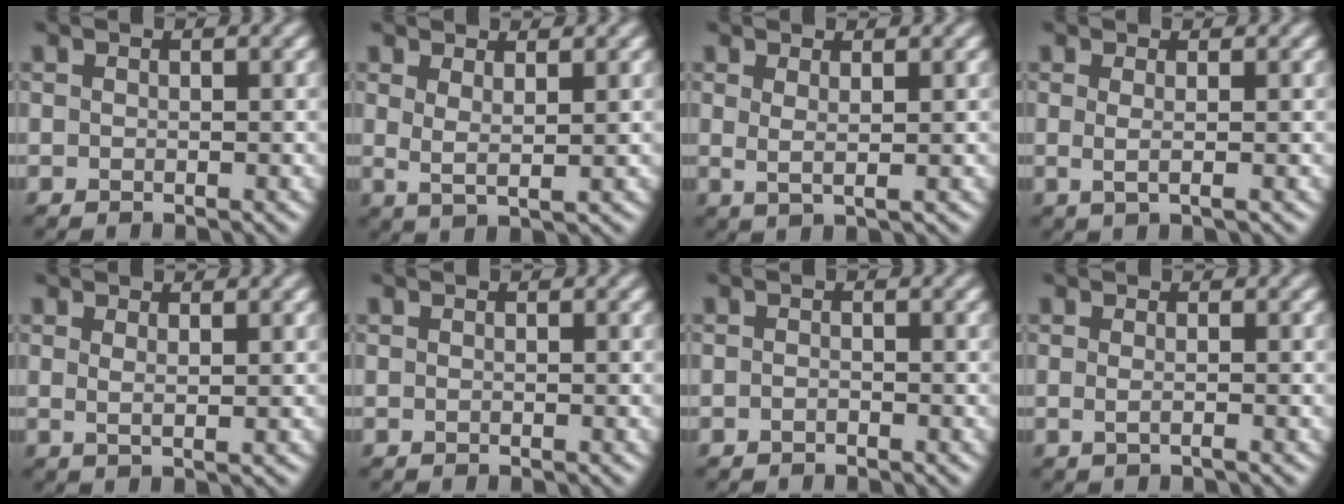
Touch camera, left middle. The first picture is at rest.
{"total": 1.5, "force": [0.9, -0.1, 1.2], "torque": [-0.027, -0.010, 0.020]}
{"total": 1.4, "force": [0.5, -0.1, 1.3], "torque": [-0.024, -0.008, 0.013]}
{"total": 1.4, "force": [0.0, 0.0, 1.4], "torque": [-0.023, -0.001, -0.001]}
{"total": 1.2, "force": [0.8, -0.1, 0.9], "torque": [-0.013, -0.005, 0.007]}
{"total": 0.0}
{"total": 0.8, "force": [-0.8, -0.1, 0.0], "torque": [-0.006, -0.004, -0.016]}
{"total": 0.8, "force": [-0.3, -0.3, 0.7], "torque": [-0.016, -0.002, -0.006]}